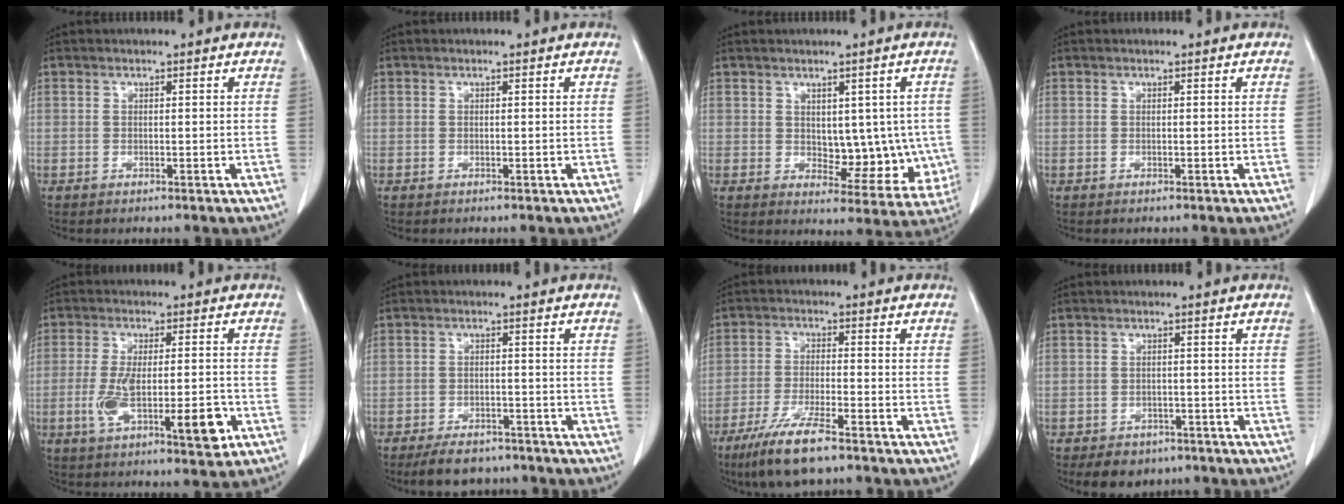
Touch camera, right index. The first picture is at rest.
{"total": 0.0}
{"total": 8.9, "force": [0.1, 5.2, 7.2], "torque": [-0.066, 0.006, 0.020]}
{"total": 0.0}
{"total": 11.7, "force": [-3.4, 2.8, 10.8], "torque": [-0.183, -0.003, -0.046]}
{"total": 6.8, "force": [-5.7, 2.8, 2.4], "torque": [-0.037, -0.003, -0.085]}
{"total": 9.1, "force": [-6.4, 1.2, 6.4], "torque": [-0.125, -0.022, -0.113]}
{"total": 5.1, "force": [-3.6, 3.4, 1.2], "torque": [-0.012, 0.005, -0.046]}